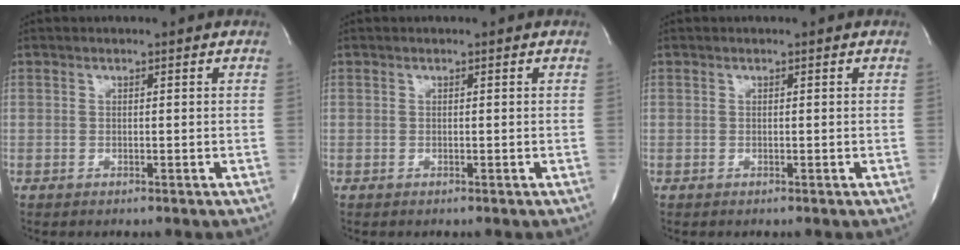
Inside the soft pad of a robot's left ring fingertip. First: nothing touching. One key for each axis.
{"total": 0.0}
{"total": 0.0}